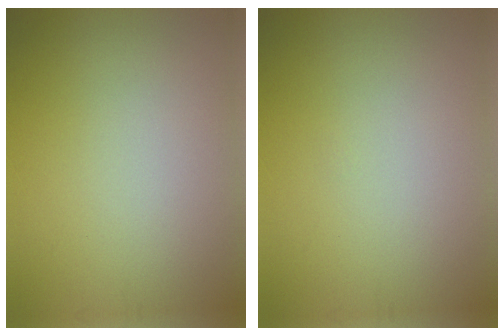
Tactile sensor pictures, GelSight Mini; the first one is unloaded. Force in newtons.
{"total": 0.0}